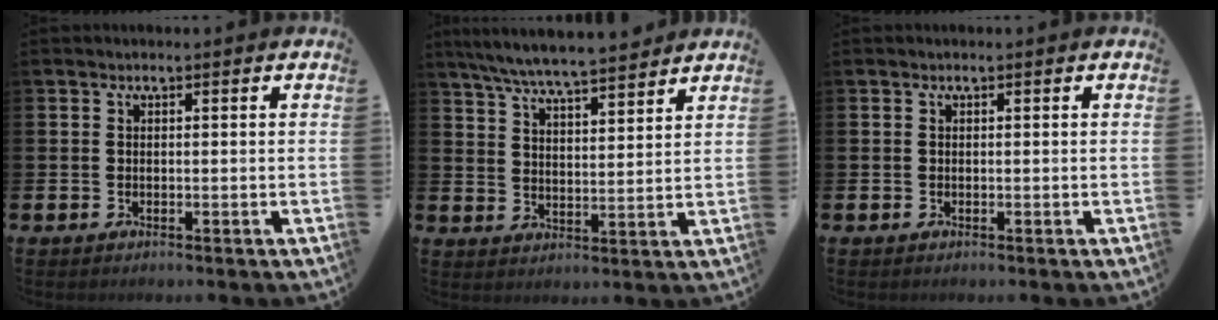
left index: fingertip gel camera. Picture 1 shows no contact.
{"total": 7.0, "force": [6.8, 0.4, 2.0], "torque": [-0.062, -0.036, 0.121]}
{"total": 0.0}